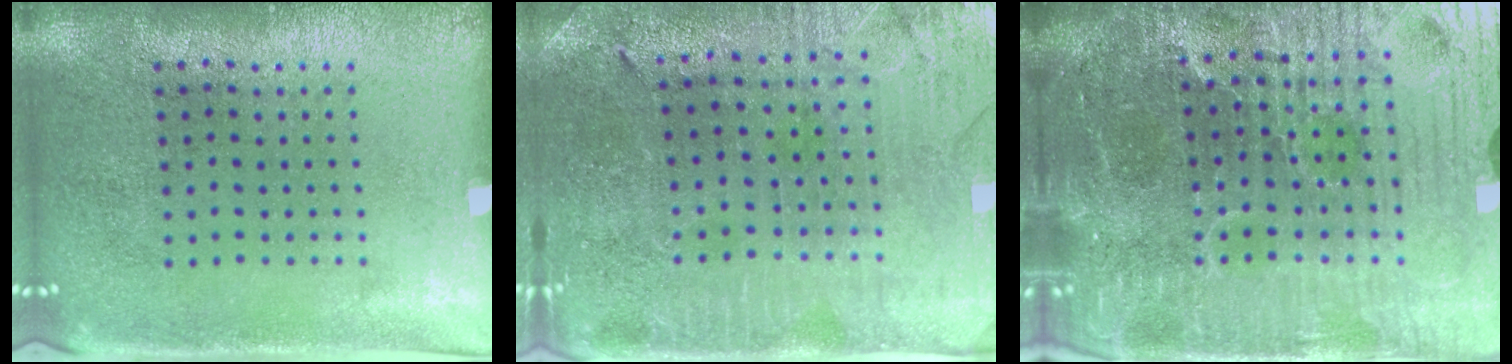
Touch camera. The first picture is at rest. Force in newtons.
{"total": 1.2, "press": 1.2, "slide": 0.2}
{"total": 7.4, "press": 6.6, "slide": 3.3}